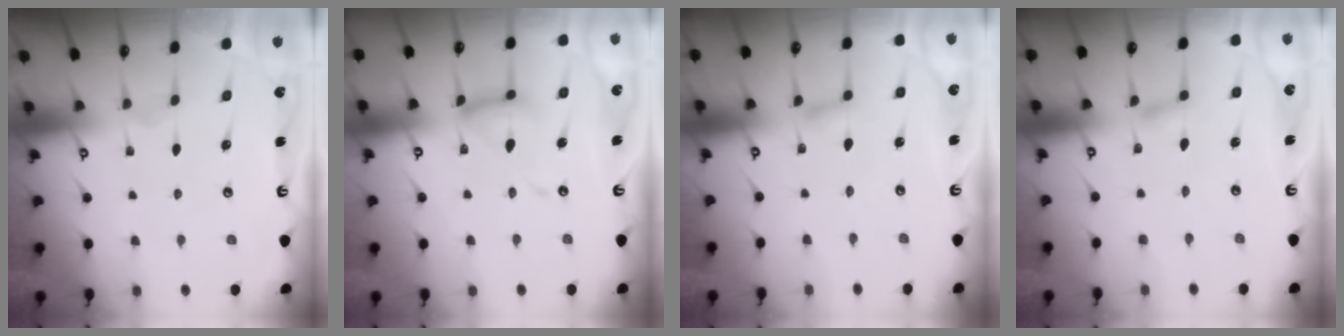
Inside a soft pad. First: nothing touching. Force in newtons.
{"total": 12.9, "press": 12.8, "slide": 1.2}
{"total": 2.9, "press": 2.9, "slide": 0.3}
{"total": 1.8, "press": 1.8, "slide": 0.2}